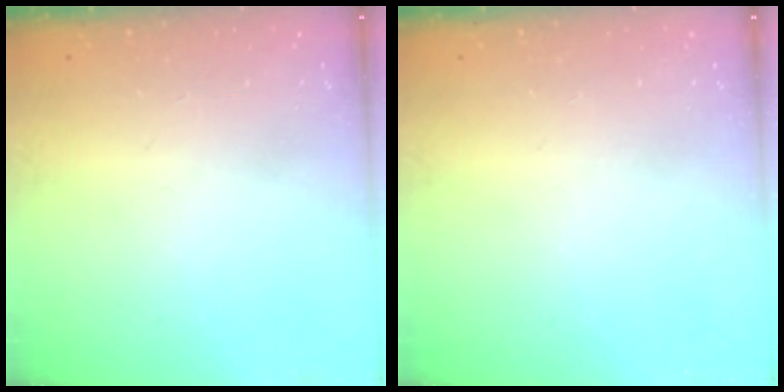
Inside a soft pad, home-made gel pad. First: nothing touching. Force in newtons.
{"total": 0.0}